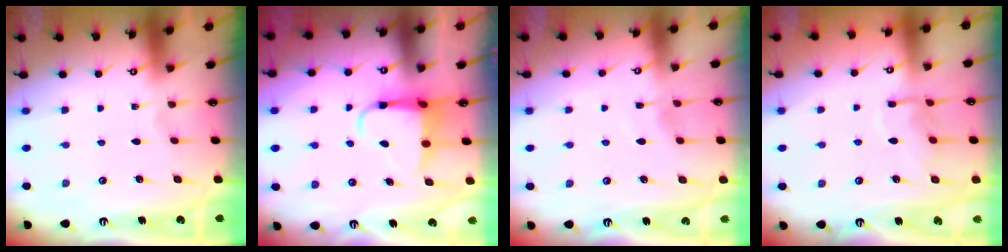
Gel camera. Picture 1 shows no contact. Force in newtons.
{"total": 5.2, "press": 5.1, "slide": 0.7}
{"total": 4.1, "press": 4.0, "slide": 0.7}
{"total": 7.6, "press": 7.6, "slide": 0.6}